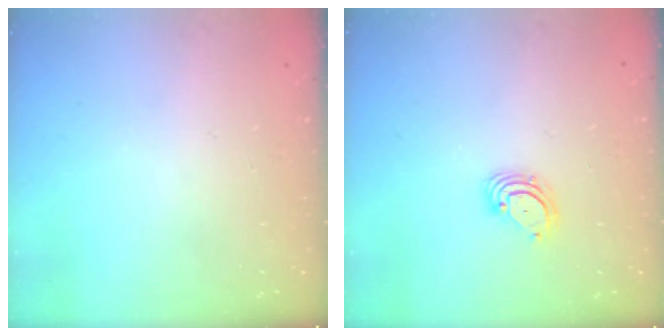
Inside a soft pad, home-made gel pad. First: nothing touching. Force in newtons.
{"total": 3.2, "press": 3.2, "slide": 0.1}